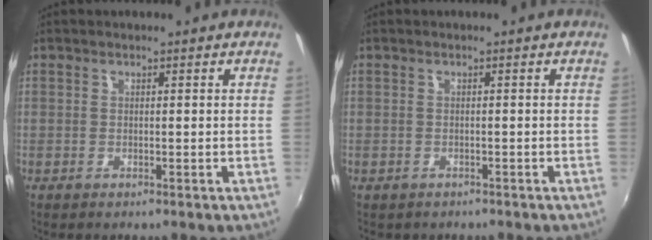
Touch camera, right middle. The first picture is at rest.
{"total": 1.3, "force": [-0.9, 0.9, 0.2], "torque": [-0.011, -0.004, -0.010]}